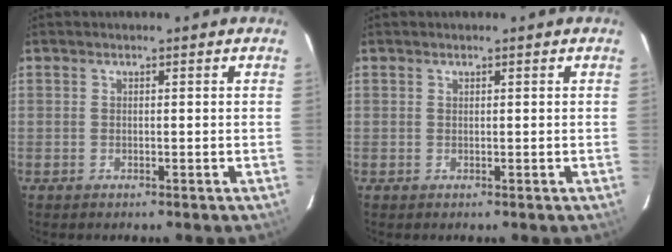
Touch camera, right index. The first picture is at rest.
{"total": 0.0}